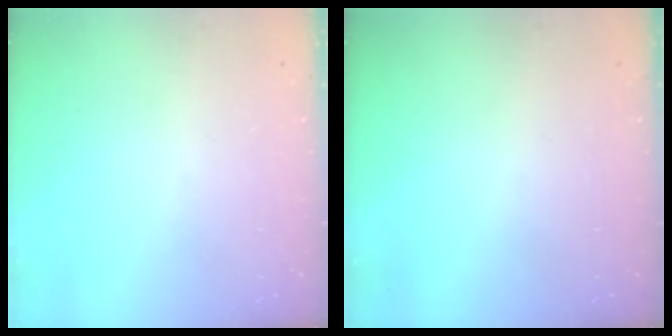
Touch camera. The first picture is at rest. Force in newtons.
{"total": 0.0}